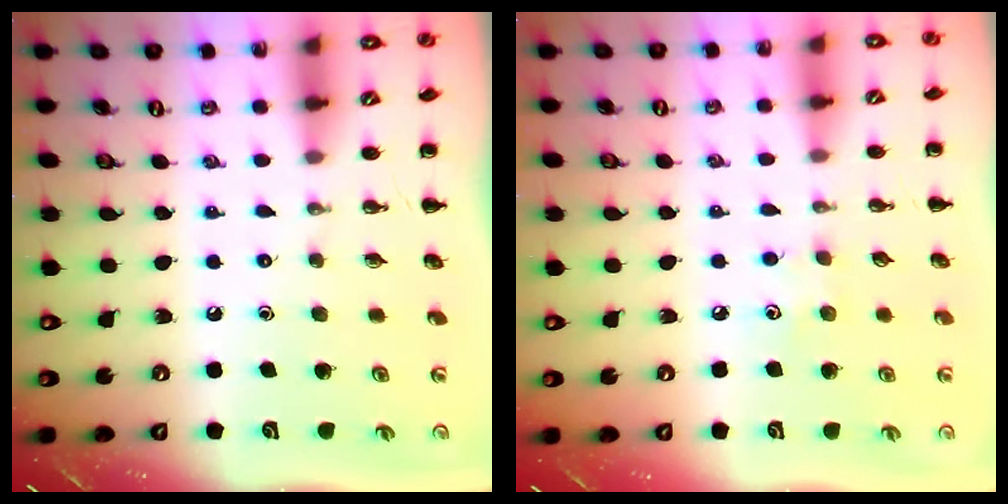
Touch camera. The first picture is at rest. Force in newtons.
{"total": 4.7, "press": 4.5, "slide": 1.2}